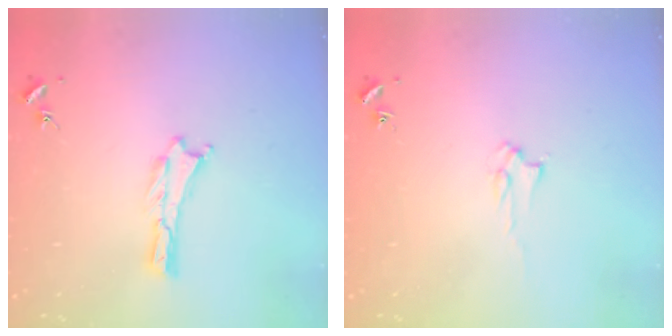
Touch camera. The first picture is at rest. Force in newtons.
{"total": 1.6, "press": 1.6, "slide": 0.2}